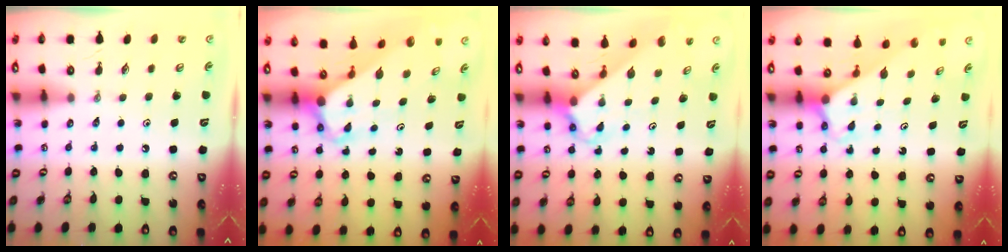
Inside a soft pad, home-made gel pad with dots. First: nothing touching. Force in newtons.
{"total": 6.1, "press": 6.1, "slide": 0.3}
{"total": 2.5, "press": 2.5, "slide": 0.2}
{"total": 2.4, "press": 2.4, "slide": 0.2}